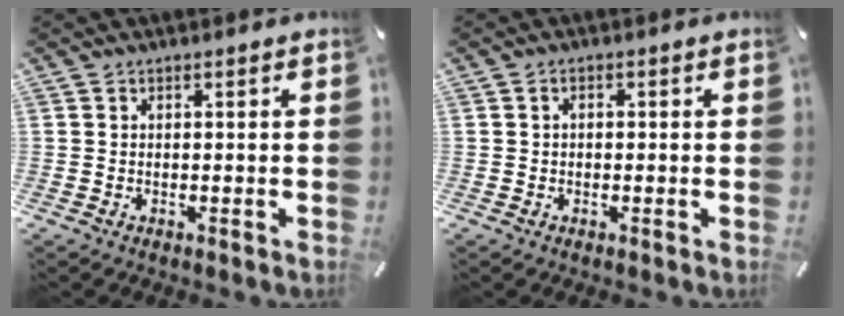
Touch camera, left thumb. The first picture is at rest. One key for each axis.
{"total": 1.3, "fx": 0.0, "fy": 0.9, "fz": 0.9, "tx": -0.017, "ty": 0.006, "tz": -0.003}